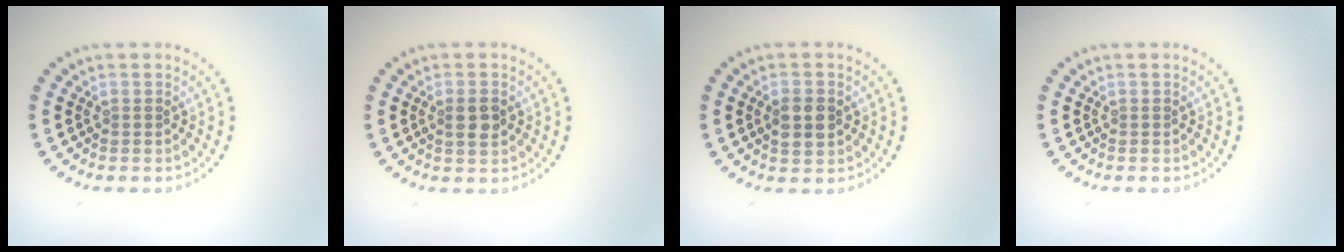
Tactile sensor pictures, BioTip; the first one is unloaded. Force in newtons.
{"total": 2.0, "press": 1.9, "slide": 0.4}
{"total": 2.4, "press": 2.4, "slide": 0.1}
{"total": 0.0}